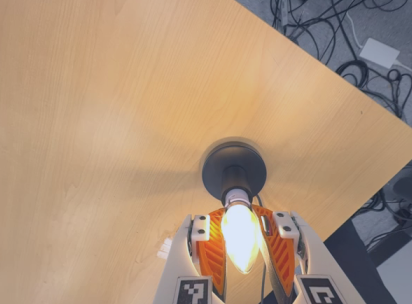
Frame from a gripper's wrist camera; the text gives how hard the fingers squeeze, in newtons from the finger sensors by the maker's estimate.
{"total": 24.6, "left": 23.1, "right": 26.0}